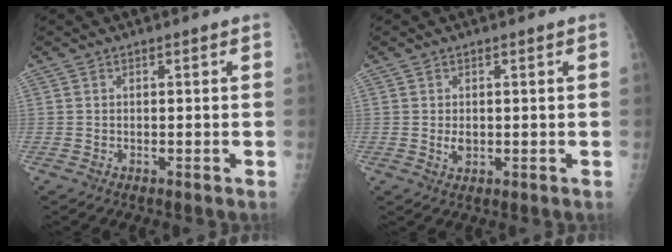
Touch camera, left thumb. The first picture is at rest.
{"total": 2.1, "force": [0.2, 1.3, 1.7], "torque": [-0.023, -0.004, 0.008]}